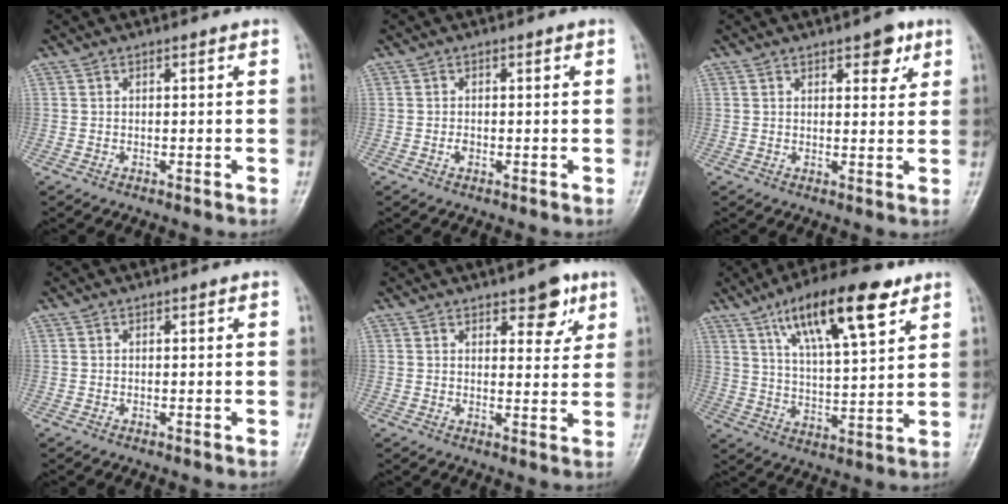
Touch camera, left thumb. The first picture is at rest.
{"total": 1.0, "force": [-0.3, 0.7, 0.6], "torque": [-0.008, 0.001, -0.007]}
{"total": 4.6, "force": [2.6, 2.2, 3.1], "torque": [-0.019, -0.011, 0.031]}
{"total": 0.0}
{"total": 6.0, "force": [3.6, 2.9, 3.9], "torque": [-0.023, -0.019, 0.045]}
{"total": 17.4, "force": [9.5, 5.3, 13.5], "torque": [-0.201, -0.030, 0.161]}